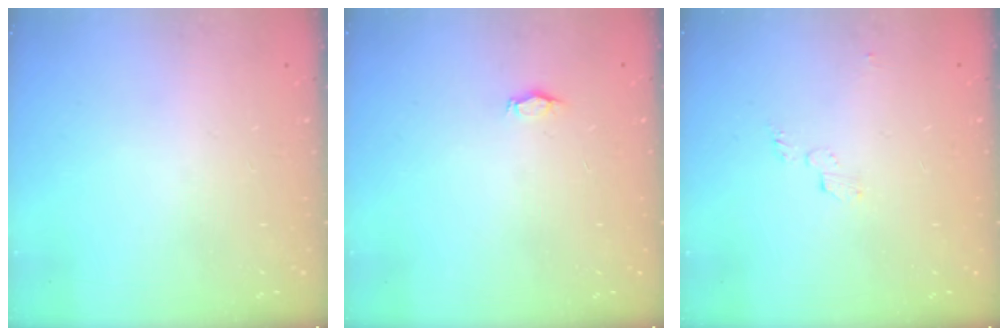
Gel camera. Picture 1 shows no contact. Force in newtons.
{"total": 2.9, "press": 2.9, "slide": 0.5}
{"total": 3.5, "press": 3.5, "slide": 0.3}